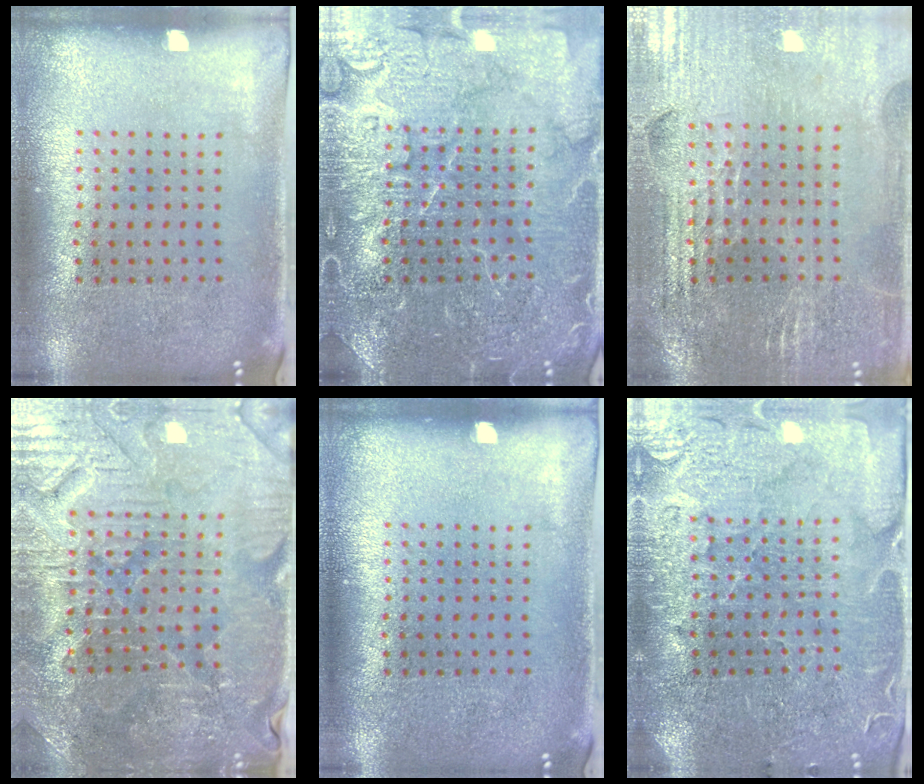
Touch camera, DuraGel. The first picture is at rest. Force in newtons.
{"total": 7.1, "press": 7.0, "slide": 1.0}
{"total": 2.9, "press": 2.9, "slide": 0.5}
{"total": 3.8, "press": 3.7, "slide": 0.5}
{"total": 0.0}
{"total": 3.5, "press": 3.3, "slide": 1.2}